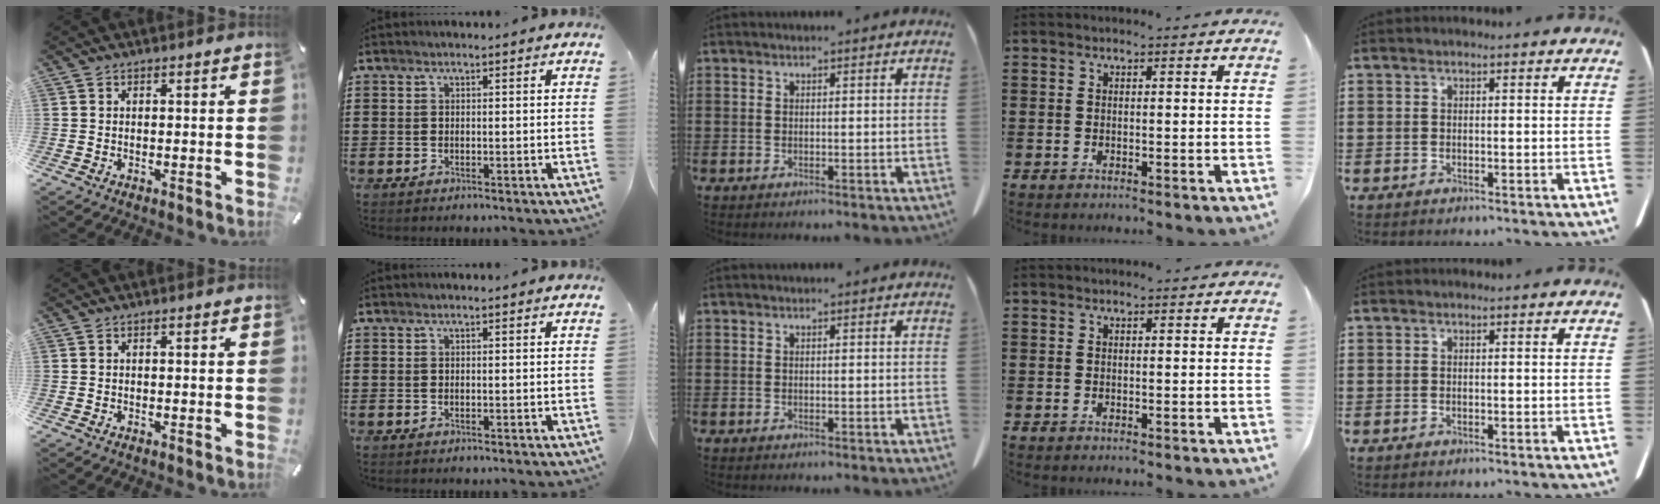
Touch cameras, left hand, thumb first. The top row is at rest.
{}